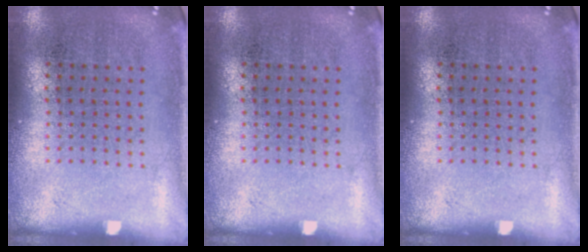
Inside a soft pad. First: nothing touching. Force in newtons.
{"total": 0.0}
{"total": 0.0}